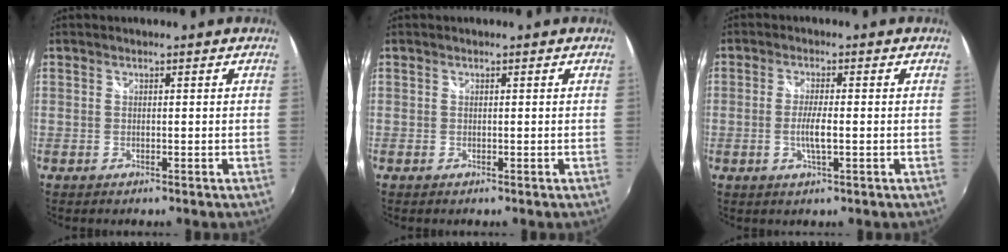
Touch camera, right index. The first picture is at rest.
{"total": 0.0}
{"total": 3.9, "force": [-0.8, 0.5, 3.8], "torque": [-0.071, -0.007, -0.014]}